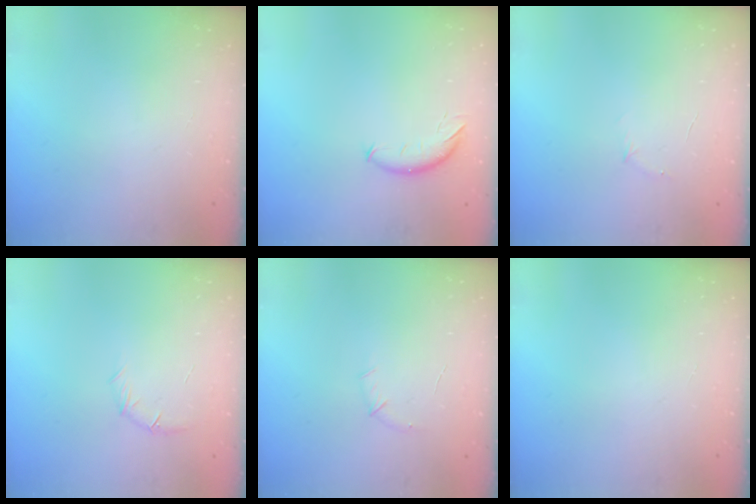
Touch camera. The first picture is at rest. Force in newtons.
{"total": 7.5, "press": 7.5, "slide": 0.6}
{"total": 3.8, "press": 3.6, "slide": 1.1}
{"total": 6.3, "press": 6.1, "slide": 1.5}
{"total": 5.0, "press": 4.8, "slide": 1.4}
{"total": 0.0}